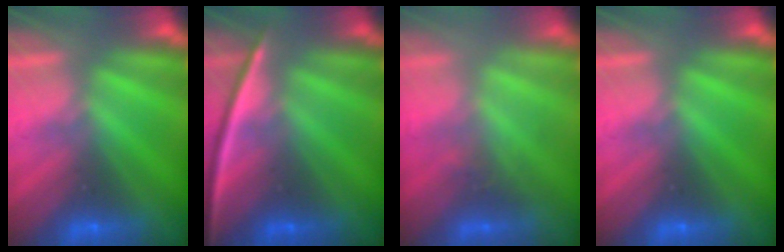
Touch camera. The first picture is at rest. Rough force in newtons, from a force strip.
{"total": 2.3}
{"total": 3.0}
{"total": 0.0}